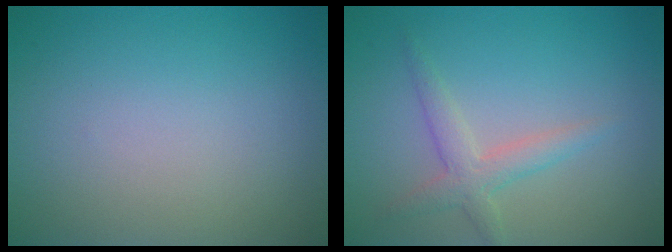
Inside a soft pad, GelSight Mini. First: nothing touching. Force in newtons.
{"total": 2.4, "press": 2.4, "slide": 0.1}